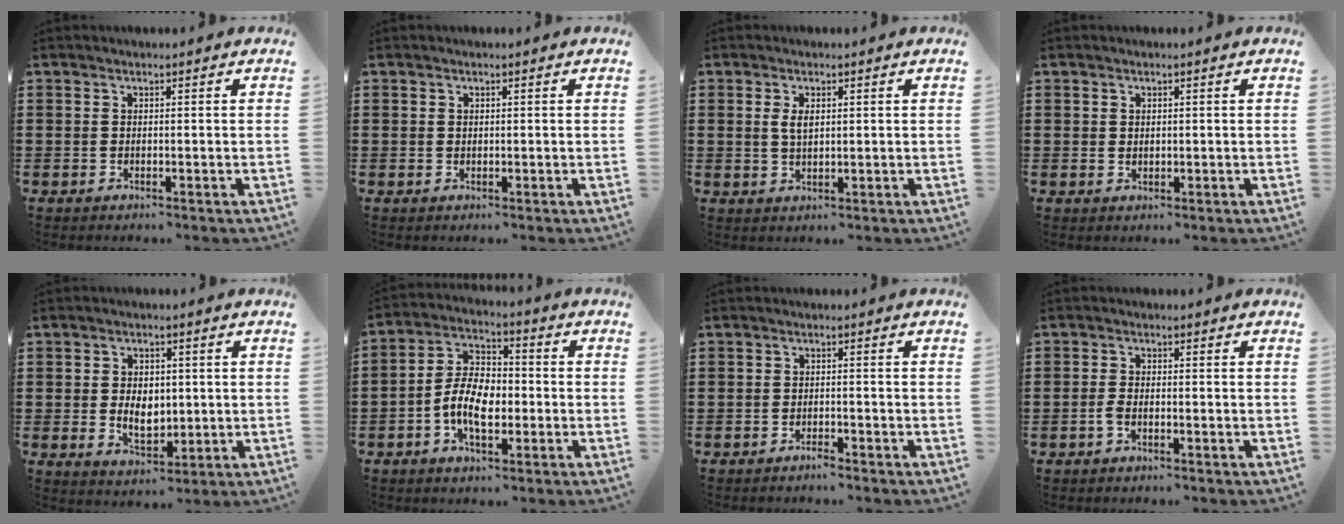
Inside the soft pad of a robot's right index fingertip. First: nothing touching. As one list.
[{"total": 0.5, "force": [0.2, 0.5, 0.1], "torque": [-0.003, 0.003, 0.005]}, {"total": 2.6, "force": [0.7, 1.2, 2.2], "torque": [-0.048, 0.006, 0.011]}, {"total": 0.9, "force": [0.6, 0.6, 0.2], "torque": [-0.004, 0.003, 0.011]}, {"total": 5.3, "force": [0.1, 3.6, 3.8], "torque": [-0.063, 0.005, -0.004]}, {"total": 8.1, "force": [-2.1, 4.6, 6.4], "torque": [-0.146, 0.006, -0.046]}, {"total": 1.0, "force": [-1.0, 0.1, 0.4], "torque": [-0.012, -0.004, -0.017]}, {"total": 1.8, "force": [-0.9, 0.7, 1.5], "torque": [-0.037, -0.002, -0.018]}]